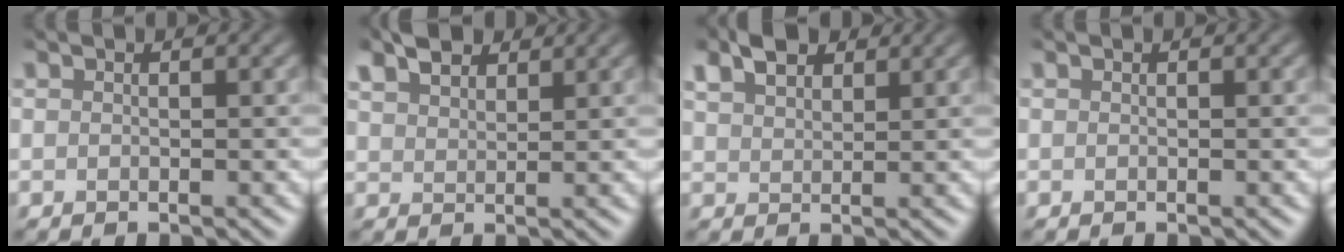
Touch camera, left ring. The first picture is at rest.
{"total": 3.1, "force": [2.4, 1.3, 1.3], "torque": [-0.037, 0.014, 0.047]}
{"total": 3.1, "force": [2.1, 1.6, 1.6], "torque": [-0.042, 0.012, 0.041]}
{"total": 0.0}